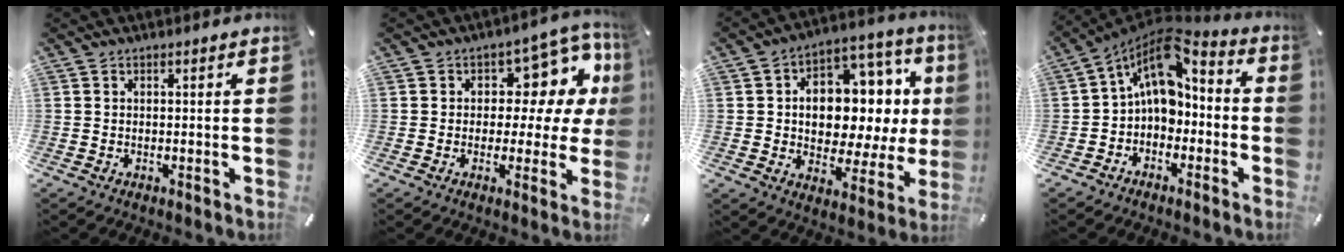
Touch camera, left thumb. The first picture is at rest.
{"total": 10.6, "force": [3.9, 7.5, 6.5], "torque": [-0.077, -0.040, 0.068]}
{"total": 14.5, "force": [1.8, 10.4, 9.9], "torque": [-0.126, -0.026, 0.033]}
{"total": 11.1, "force": [1.7, 8.3, 7.2], "torque": [-0.125, -0.015, 0.032]}